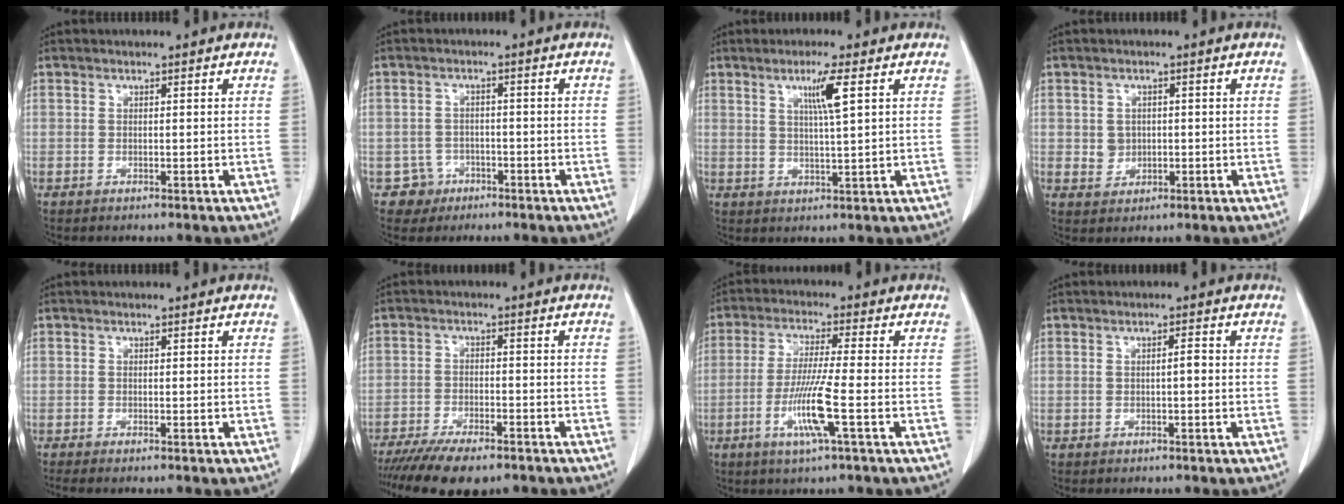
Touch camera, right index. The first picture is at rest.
{"total": 3.6, "force": [-1.8, 3.1, -0.6], "torque": [0.019, 0.016, -0.029]}
{"total": 4.9, "force": [2.0, -0.6, 4.5], "torque": [-0.080, -0.005, 0.035]}
{"total": 2.6, "force": [0.2, 2.4, 1.0], "torque": [-0.015, 0.001, 0.010]}
{"total": 1.8, "force": [-1.5, -0.1, 1.0], "torque": [-0.014, -0.003, -0.023]}
{"total": 11.2, "force": [-8.8, 3.2, 6.1], "torque": [-0.092, -0.015, -0.138]}
{"total": 8.4, "force": [-2.8, -0.7, 7.9], "torque": [-0.158, -0.014, -0.056]}
{"total": 1.4, "force": [0.0, 0.2, 1.4], "torque": [-0.023, 0.004, 0.001]}